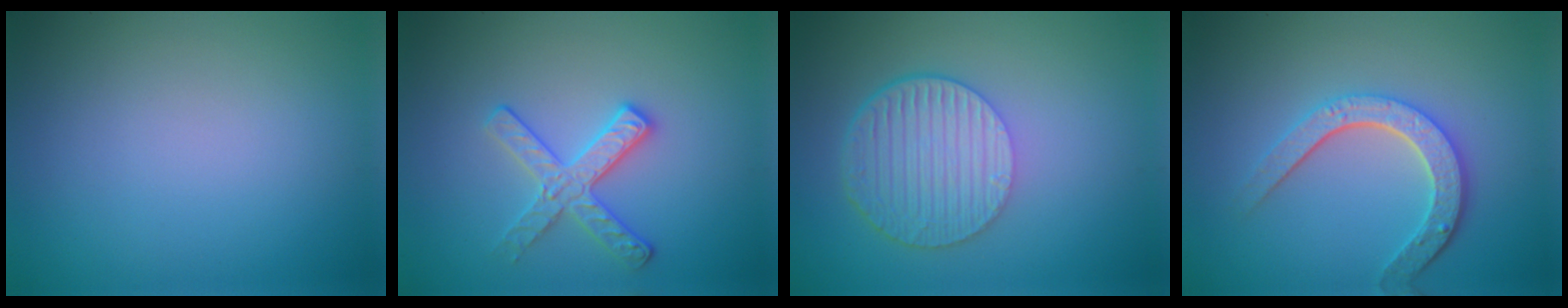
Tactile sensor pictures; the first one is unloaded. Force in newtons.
{"total": 2.8, "press": 2.8, "slide": 0.3}
{"total": 6.4, "press": 4.5, "slide": 4.5}
{"total": 4.4, "press": 3.4, "slide": 2.8}